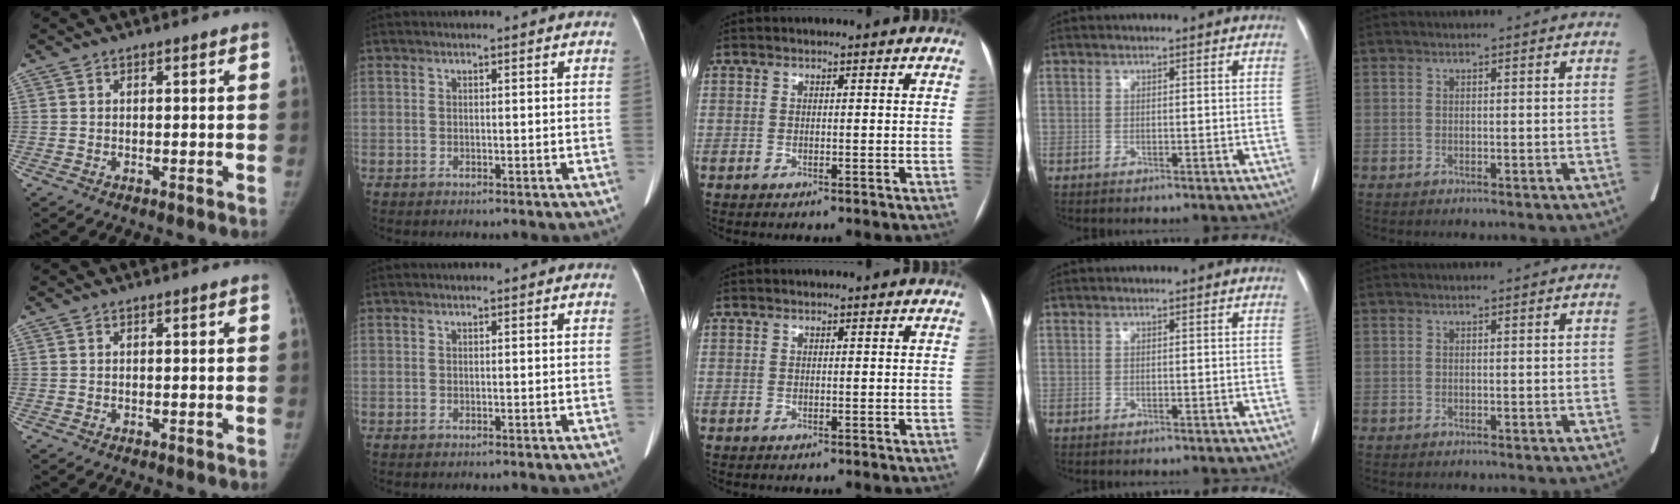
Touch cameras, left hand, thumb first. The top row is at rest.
{}